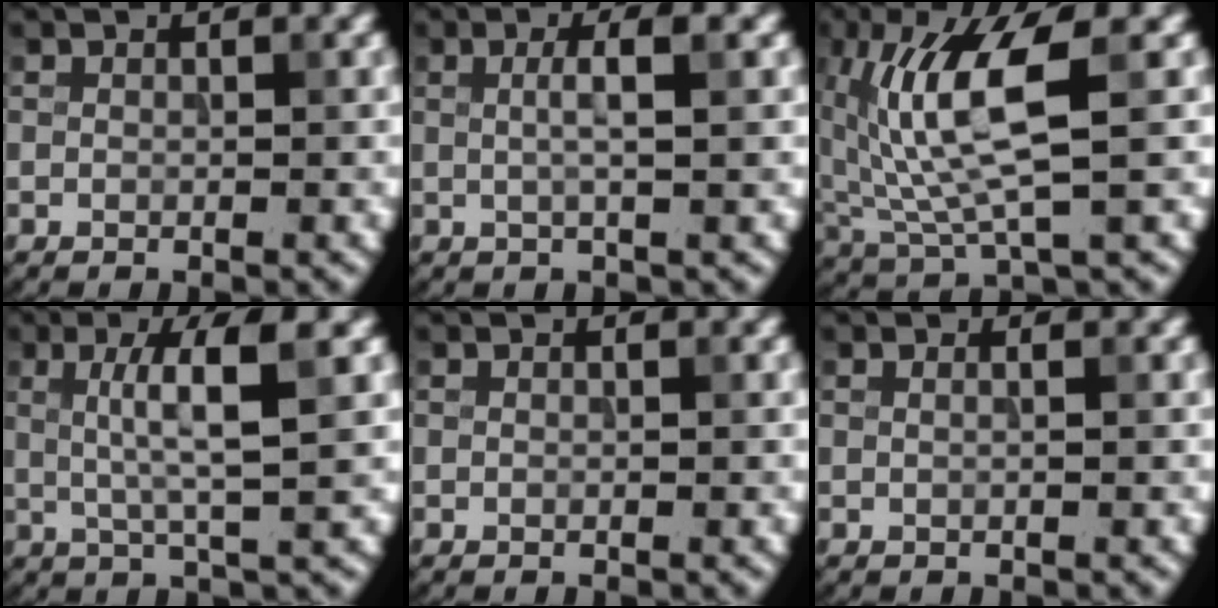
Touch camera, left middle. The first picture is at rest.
{"total": 2.6, "force": [0.3, 0.5, 2.5], "torque": [-0.042, 0.007, 0.001]}
{"total": 7.8, "force": [1.4, 2.3, 7.4], "torque": [-0.156, -0.005, 0.032]}
{"total": 5.2, "force": [1.1, 0.8, 5.0], "torque": [-0.089, 0.005, 0.021]}
{"total": 0.0}
{"total": 1.0, "force": [0.4, 0.5, 0.7], "torque": [-0.002, -0.004, -0.006]}